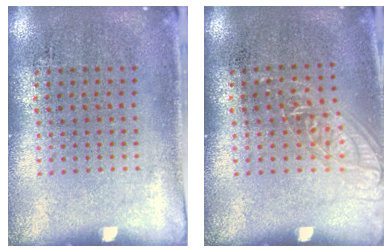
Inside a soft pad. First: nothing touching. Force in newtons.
{"total": 1.2, "press": 1.1, "slide": 0.4}